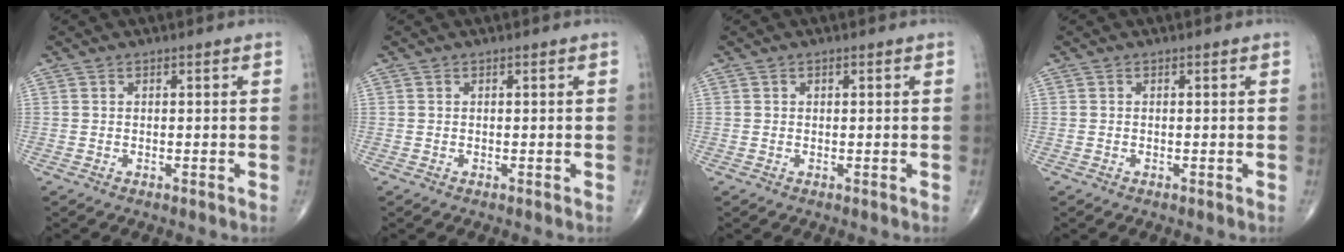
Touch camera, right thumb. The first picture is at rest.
{"total": 0.0}
{"total": 0.0}
{"total": 0.0}